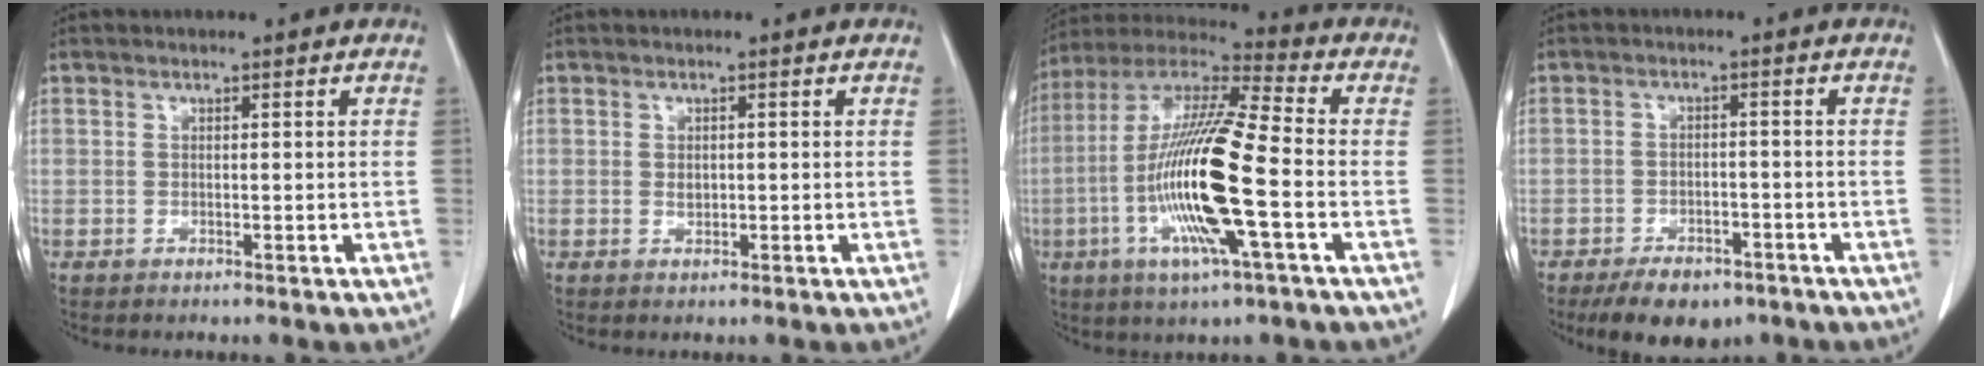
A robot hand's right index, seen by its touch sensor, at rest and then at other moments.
{"total": 1.0, "force": [0.0, 0.7, 0.7], "torque": [-0.012, 0.001, 0.004]}
{"total": 18.3, "force": [-4.4, 1.1, 17.8], "torque": [-0.365, -0.012, -0.089]}
{"total": 7.5, "force": [-5.5, 3.7, 3.6], "torque": [-0.055, 0.000, -0.081]}